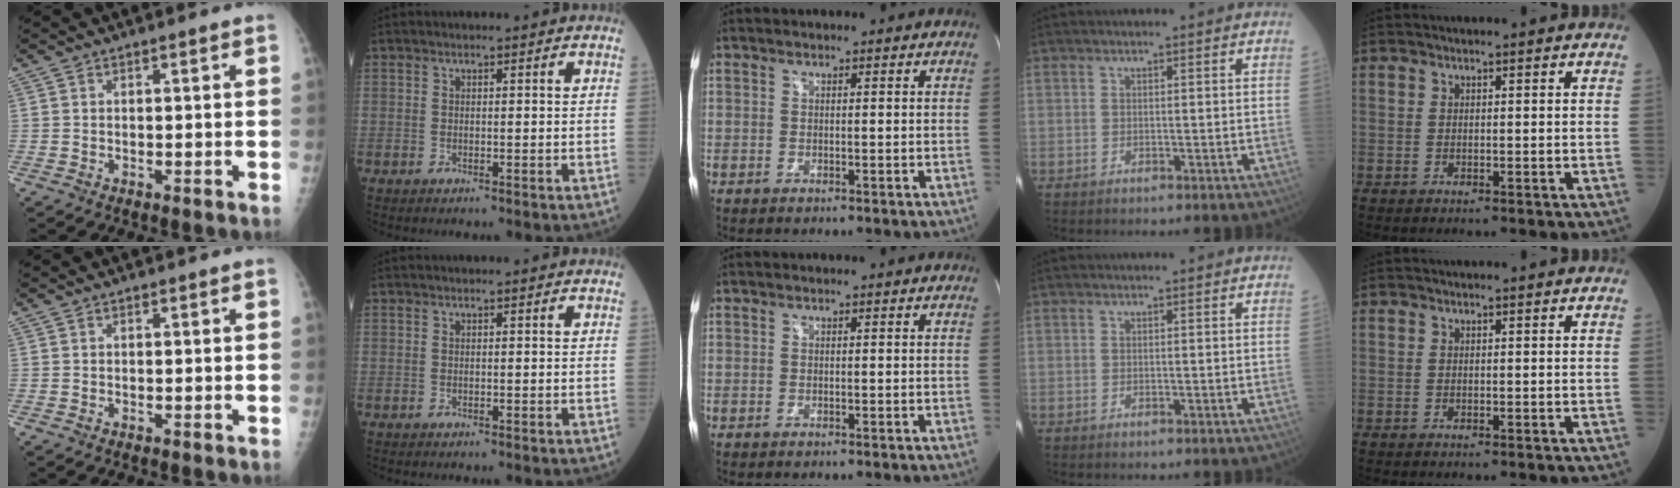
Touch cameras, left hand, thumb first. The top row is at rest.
{}